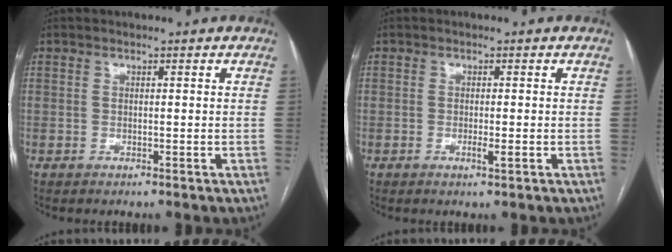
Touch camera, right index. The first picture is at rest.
{"total": 1.5, "force": [-0.5, 0.2, 1.4], "torque": [-0.024, -0.002, -0.009]}